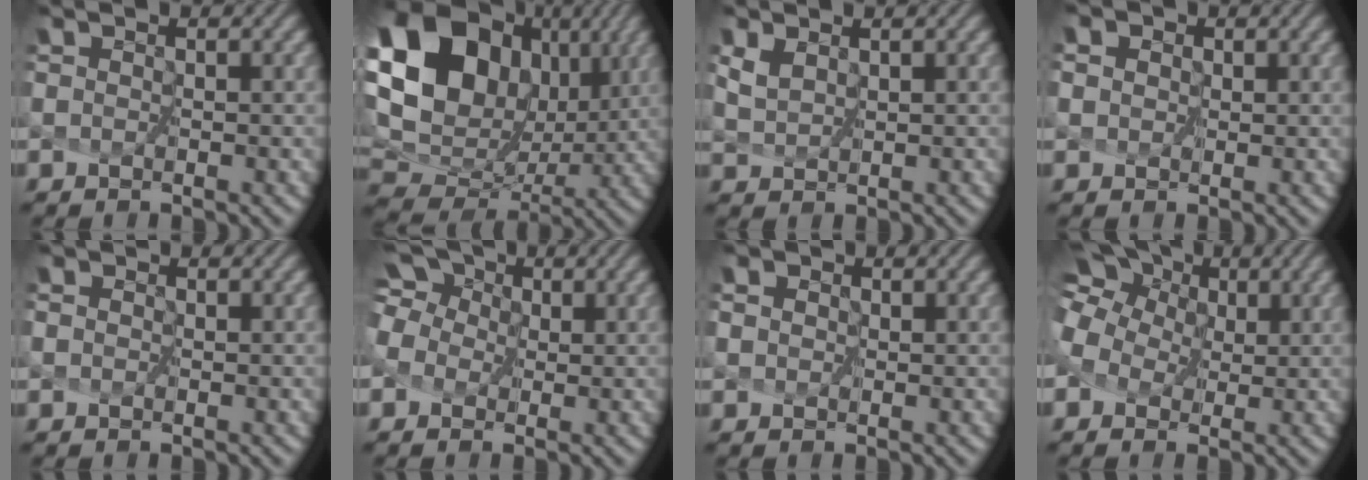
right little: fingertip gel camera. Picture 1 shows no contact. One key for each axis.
{"total": 19.4, "fx": 6.1, "fy": 15.3, "fz": 10.3, "tx": -0.250, "ty": 0.022, "tz": 0.133}
{"total": 2.6, "fx": 2.1, "fy": 1.2, "fz": 1.0, "tx": -0.042, "ty": 0.008, "tz": 0.048}
{"total": 2.6, "fx": 0.9, "fy": 2.0, "fz": 1.3, "tx": -0.021, "ty": 0.016, "tz": 0.005}
{"total": 0.6, "fx": 0.0, "fy": 0.5, "fz": 0.3, "tx": -0.001, "ty": 0.003, "tz": -0.002}
{"total": 6.1, "fx": 1.8, "fy": 4.6, "fz": 3.5, "tx": -0.084, "ty": 0.029, "tz": 0.005}
{"total": 1.8, "fx": 0.6, "fy": 1.5, "fz": 0.9, "tx": -0.014, "ty": 0.012, "tz": 0.003}
{"total": 10.2, "fx": 3.8, "fy": 7.9, "fz": 5.3, "tx": -0.130, "ty": 0.035, "tz": 0.044}